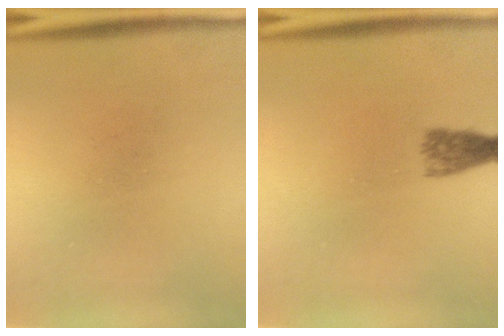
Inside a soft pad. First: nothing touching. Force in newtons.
{"total": 2.7}